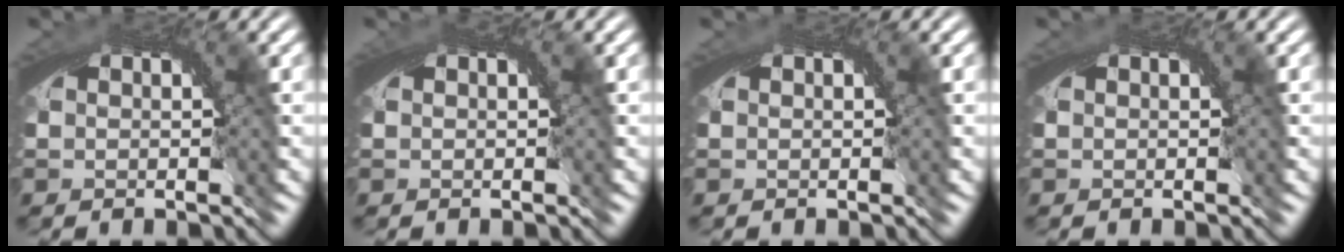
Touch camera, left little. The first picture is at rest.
{"total": 0.9, "force": [0.3, 0.4, 0.8], "torque": [-0.012, 0.003, 0.003]}
{"total": 0.0}
{"total": 0.0}